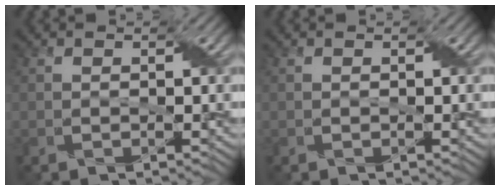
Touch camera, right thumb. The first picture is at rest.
{"total": 0.0}